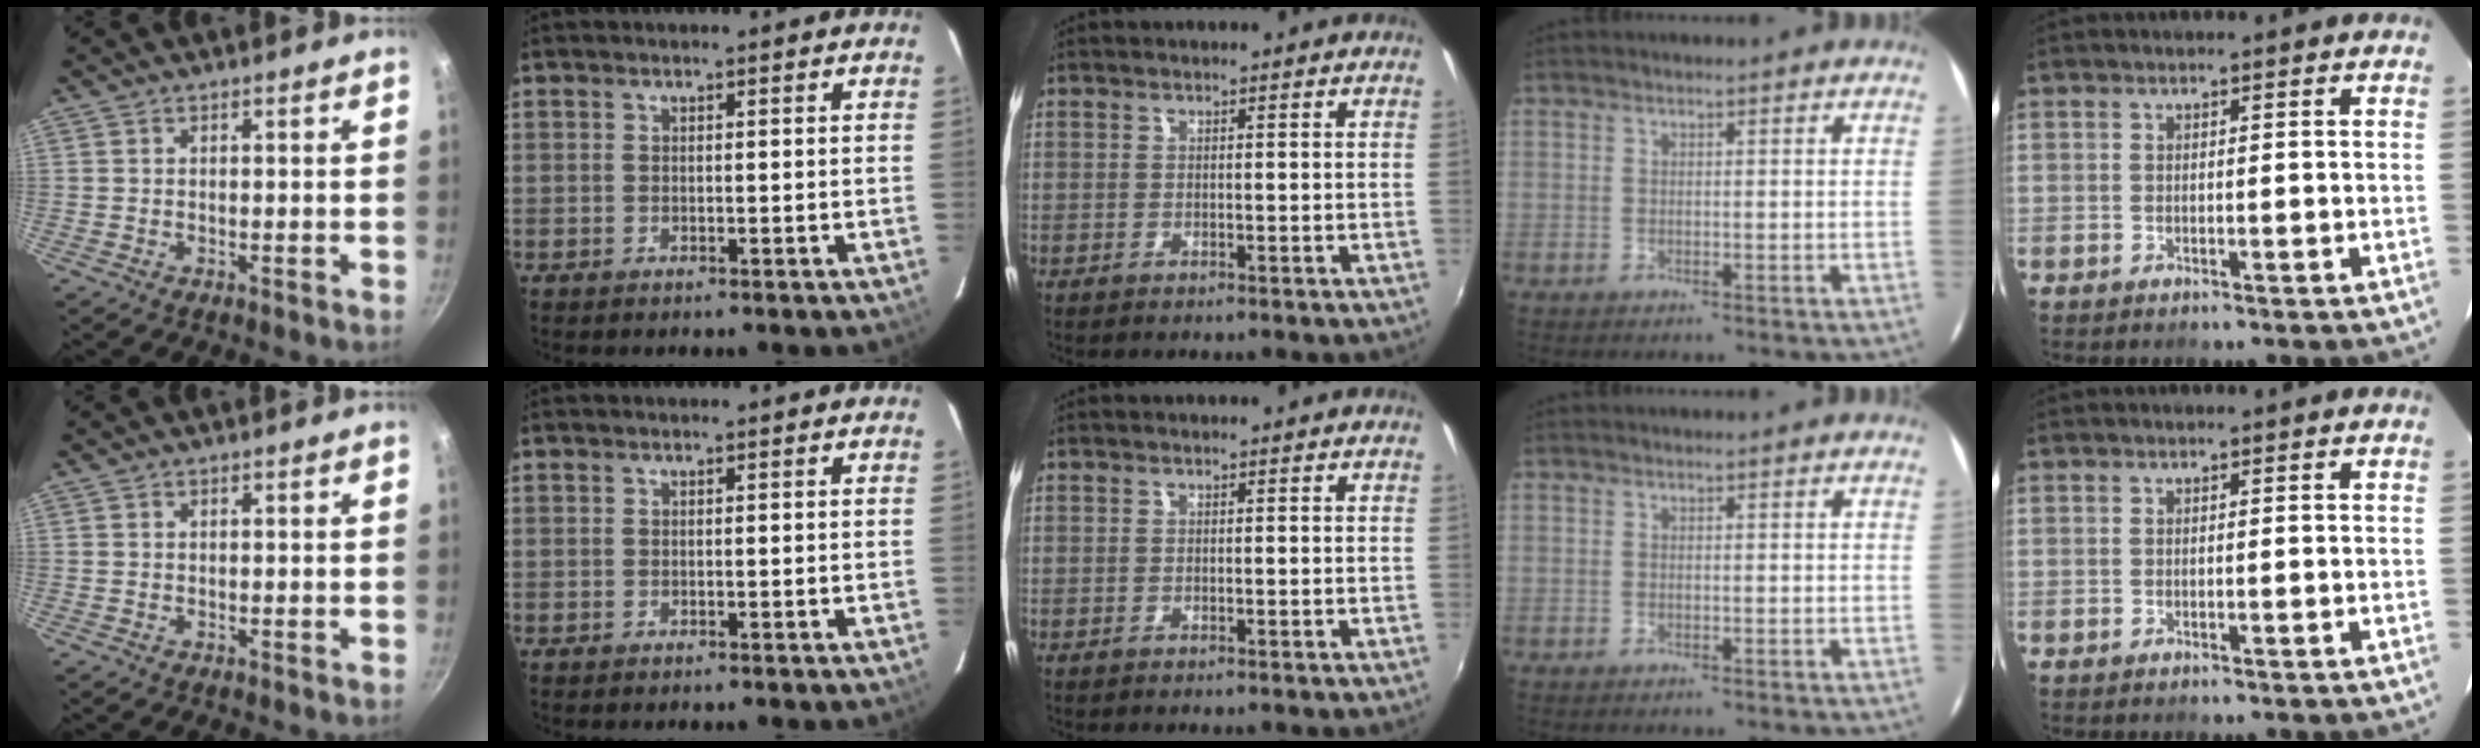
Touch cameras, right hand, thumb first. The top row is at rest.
{}